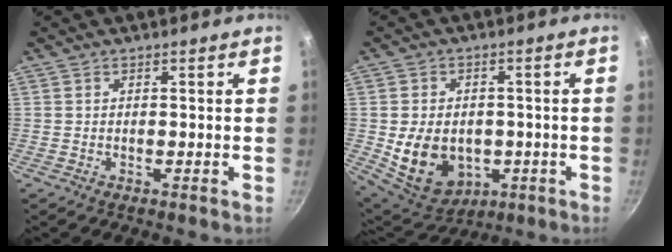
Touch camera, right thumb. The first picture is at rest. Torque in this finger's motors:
{"motor_torque": [-0.33, 0.97, 0.72, 0.65, 0.27]}